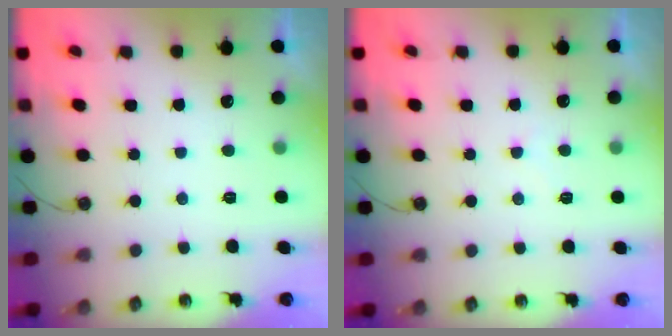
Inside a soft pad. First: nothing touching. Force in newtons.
{"total": 5.0, "press": 5.0, "slide": 0.8}